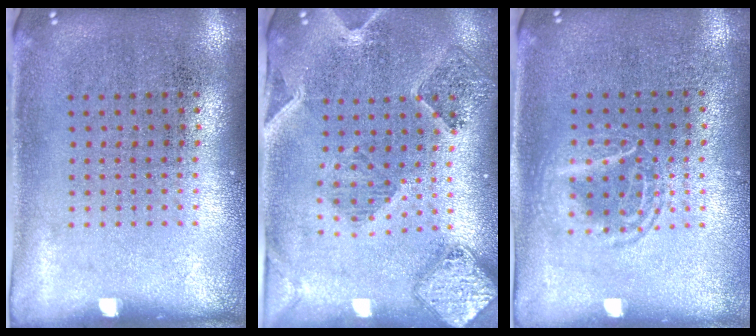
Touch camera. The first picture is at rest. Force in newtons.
{"total": 1.5, "press": 1.5, "slide": 0.3}
{"total": 1.1, "press": 1.1, "slide": 0.2}